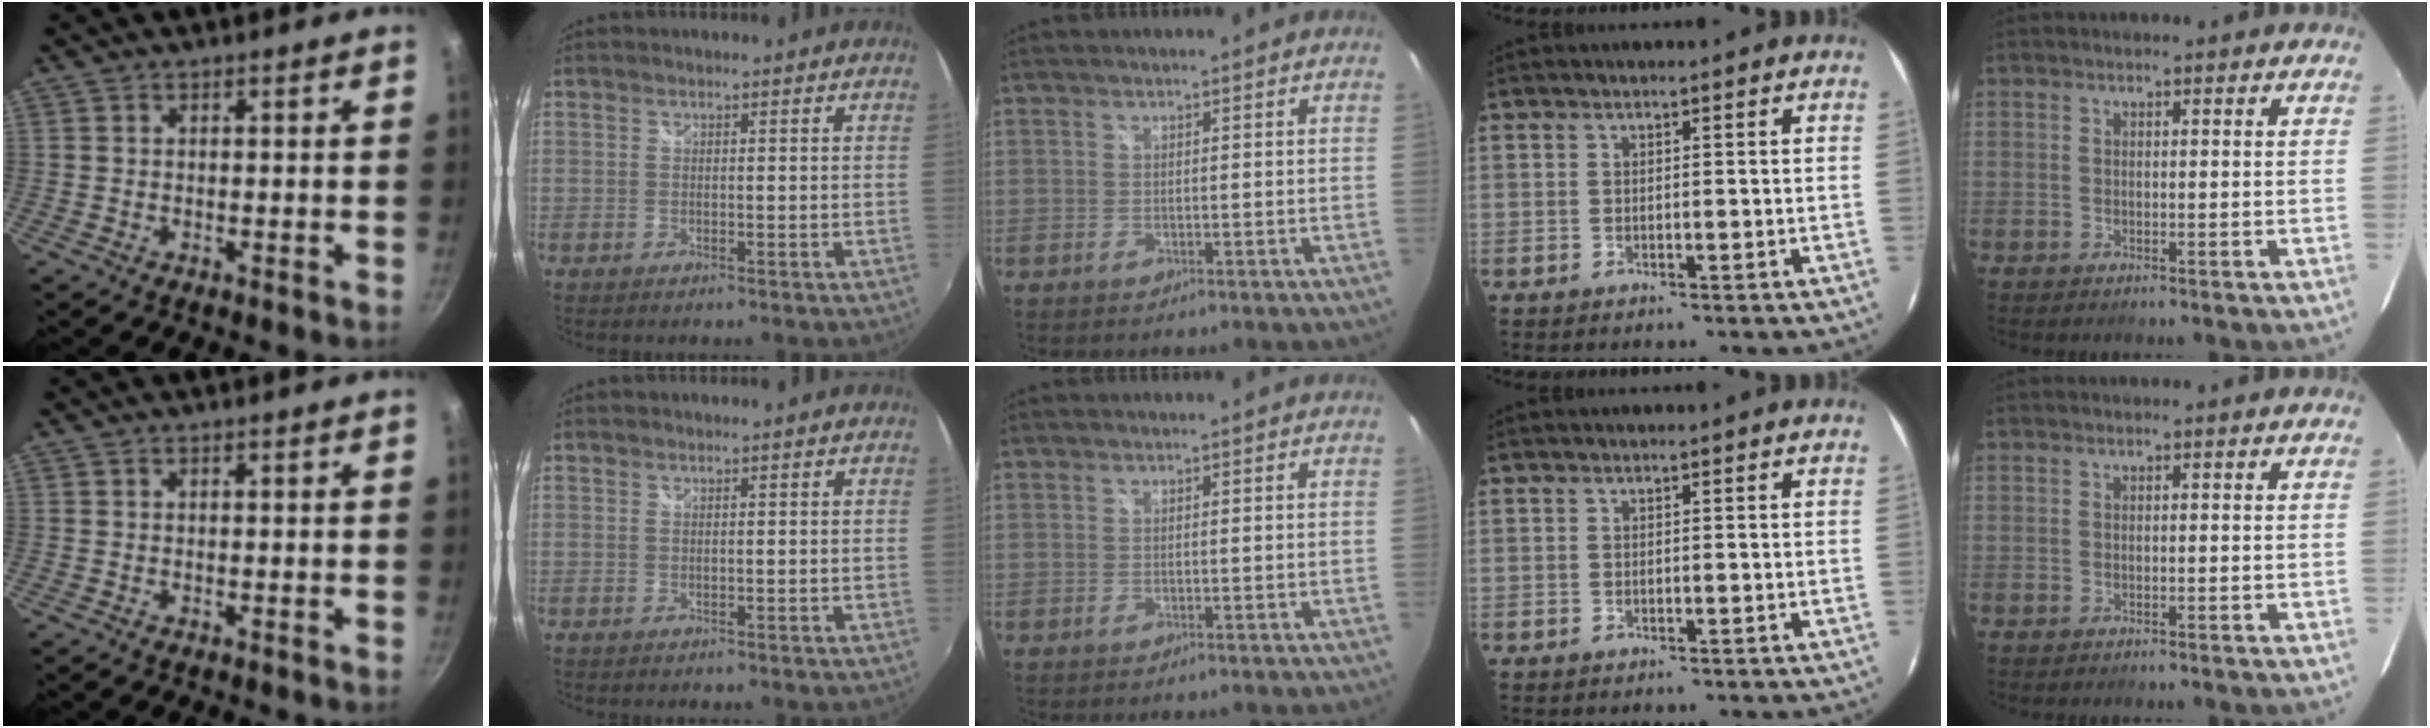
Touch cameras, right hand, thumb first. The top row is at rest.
{}